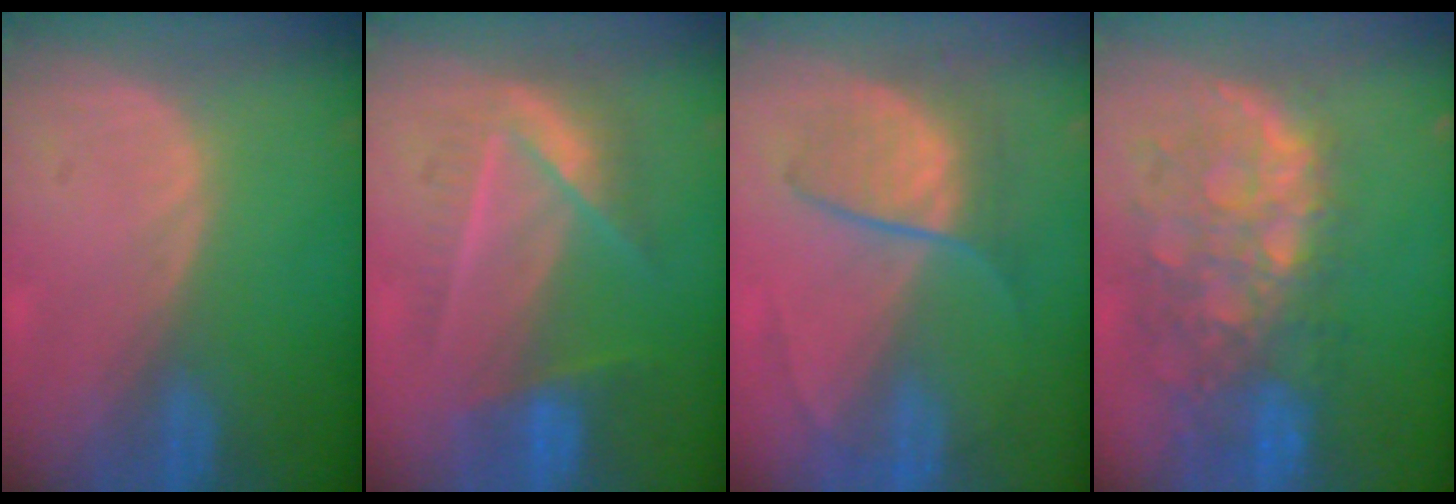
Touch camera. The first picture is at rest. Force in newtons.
{"total": 6.8, "press": 6.7, "slide": 1.2}
{"total": 6.4, "press": 6.4, "slide": 0.8}
{"total": 11.1, "press": 9.6, "slide": 5.6}